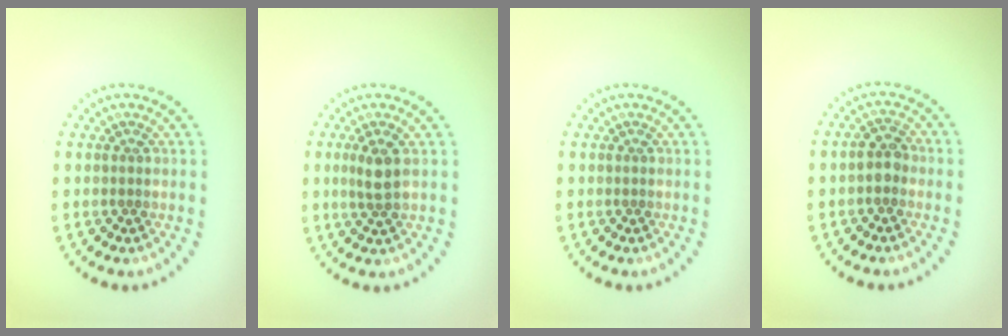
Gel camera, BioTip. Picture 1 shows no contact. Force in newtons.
{"total": 2.0, "press": 1.8, "slide": 0.8}
{"total": 0.0}
{"total": 1.9, "press": 1.8, "slide": 0.4}